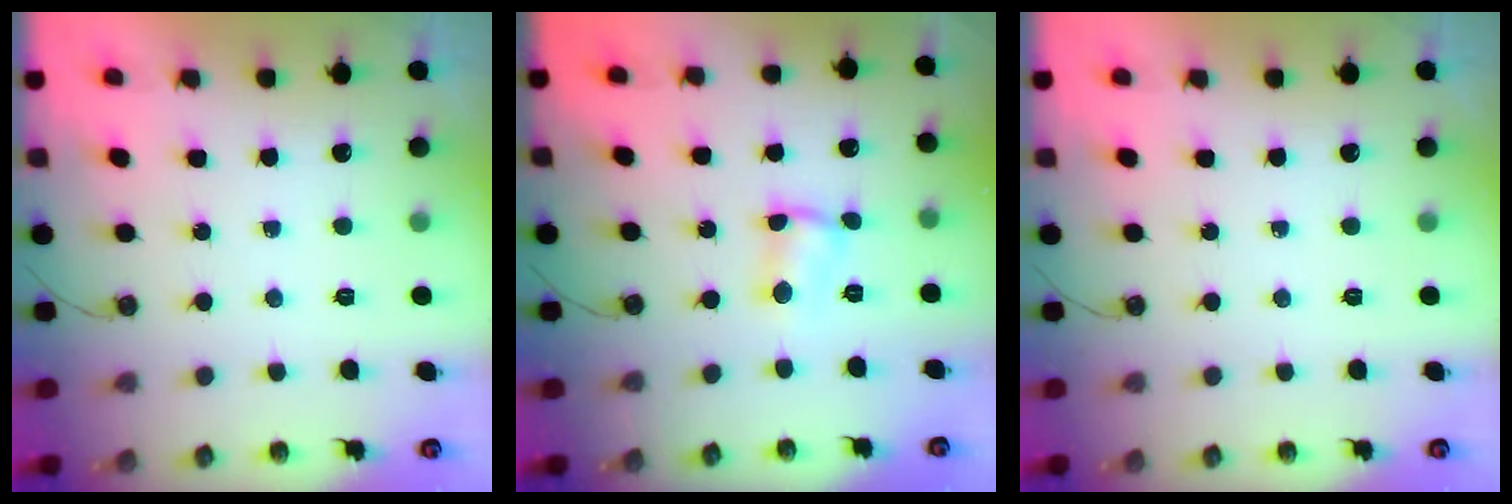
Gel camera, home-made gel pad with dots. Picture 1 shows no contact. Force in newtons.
{"total": 2.9, "press": 2.9, "slide": 0.2}
{"total": 0.0}